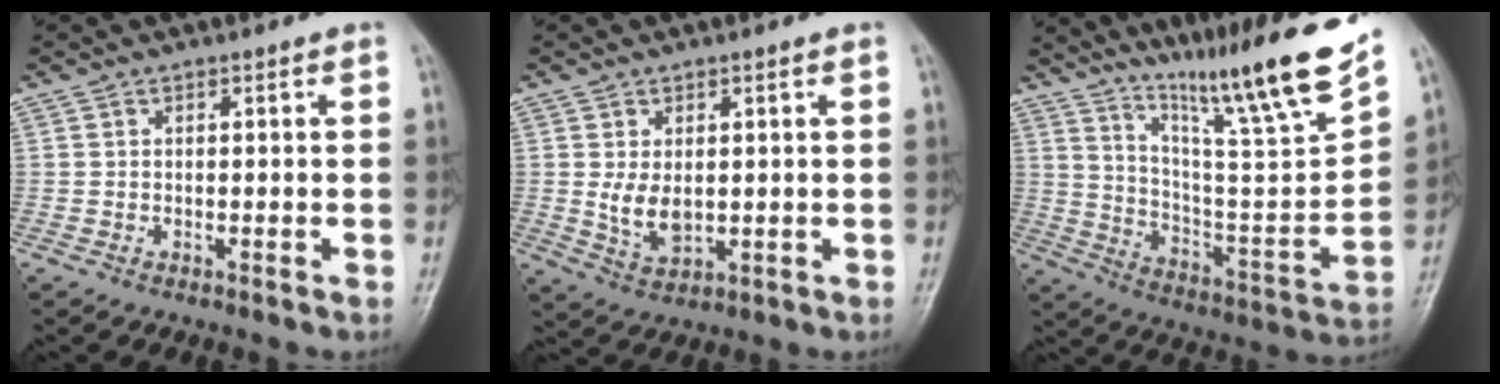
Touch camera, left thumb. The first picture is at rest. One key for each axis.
{"total": 5.2, "fx": 0.5, "fy": 3.1, "fz": 4.1, "tx": -0.066, "ty": -0.013, "tz": 0.020}
{"total": 23.4, "fx": 16.6, "fy": 1.4, "fz": 16.4, "tx": -0.232, "ty": -0.083, "tz": 0.277}